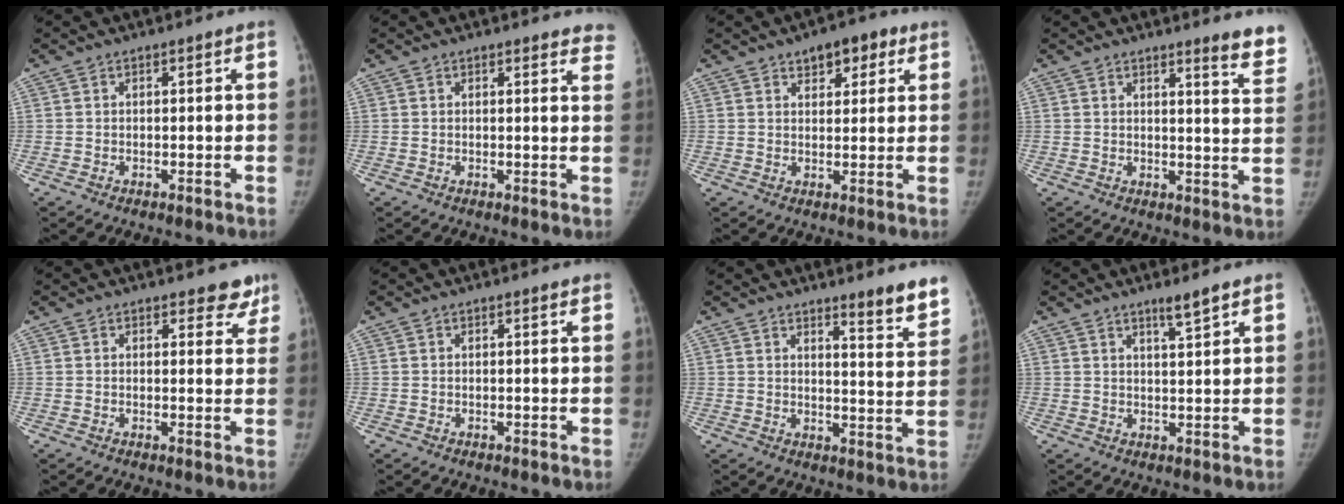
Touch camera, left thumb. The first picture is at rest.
{"total": 5.6, "force": [5.2, 1.5, 1.3], "torque": [0.016, -0.023, 0.032]}
{"total": 6.3, "force": [3.4, 3.5, 3.9], "torque": [-0.018, -0.010, 0.043]}
{"total": 7.2, "force": [6.1, 0.5, 3.9], "torque": [-0.031, -0.045, 0.057]}
{"total": 4.0, "force": [3.2, 2.1, 1.0], "torque": [0.030, -0.018, 0.026]}
{"total": 0.7, "force": [0.6, 0.0, 0.3], "torque": [-0.008, 0.000, 0.007]}
{"total": 7.8, "force": [6.3, 0.8, 4.5], "torque": [-0.041, -0.053, 0.081]}
{"total": 3.3, "force": [2.5, 0.0, 2.2], "torque": [-0.032, -0.020, 0.044]}